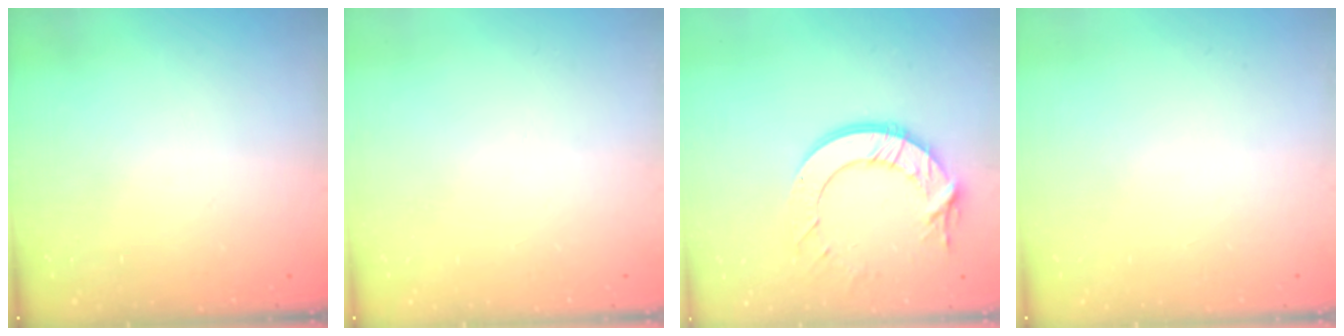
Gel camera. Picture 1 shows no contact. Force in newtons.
{"total": 0.0}
{"total": 12.6, "press": 12.6, "slide": 1.1}
{"total": 0.0}